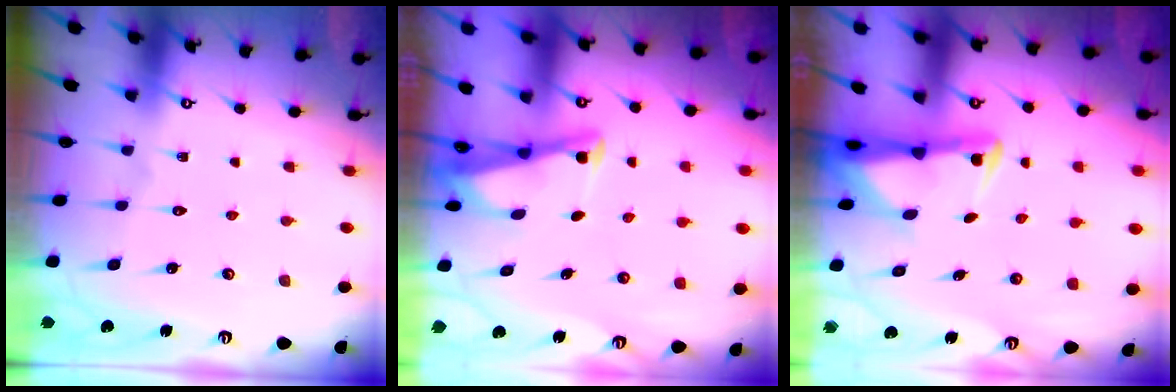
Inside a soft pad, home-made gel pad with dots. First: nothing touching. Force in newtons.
{"total": 2.7, "press": 2.7, "slide": 0.3}
{"total": 2.6, "press": 2.5, "slide": 0.7}